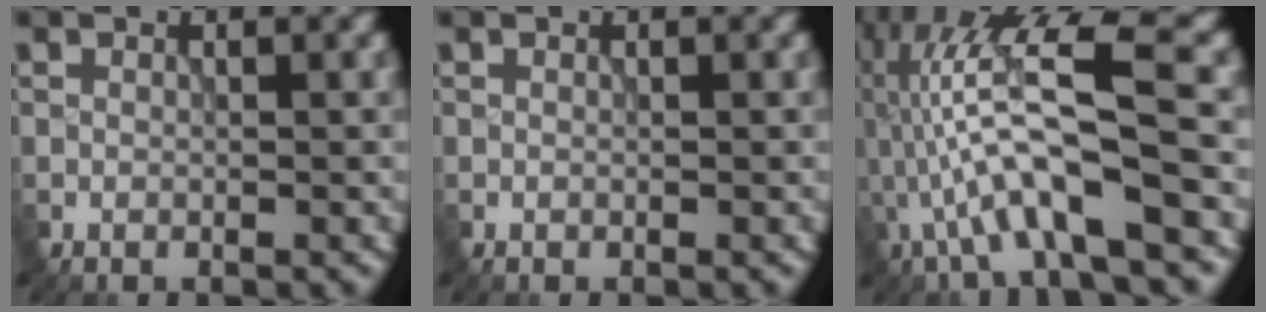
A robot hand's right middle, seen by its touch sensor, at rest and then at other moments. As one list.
[{"total": 0.0}, {"total": 9.8, "force": [-1.7, 1.9, 9.4], "torque": [-0.185, 0.024, -0.033]}]